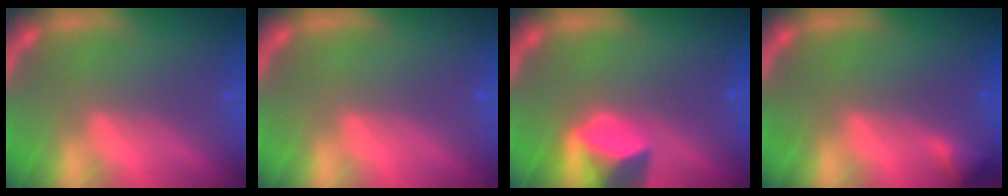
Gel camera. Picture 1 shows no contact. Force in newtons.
{"total": 0.0}
{"total": 4.0}
{"total": 1.4}